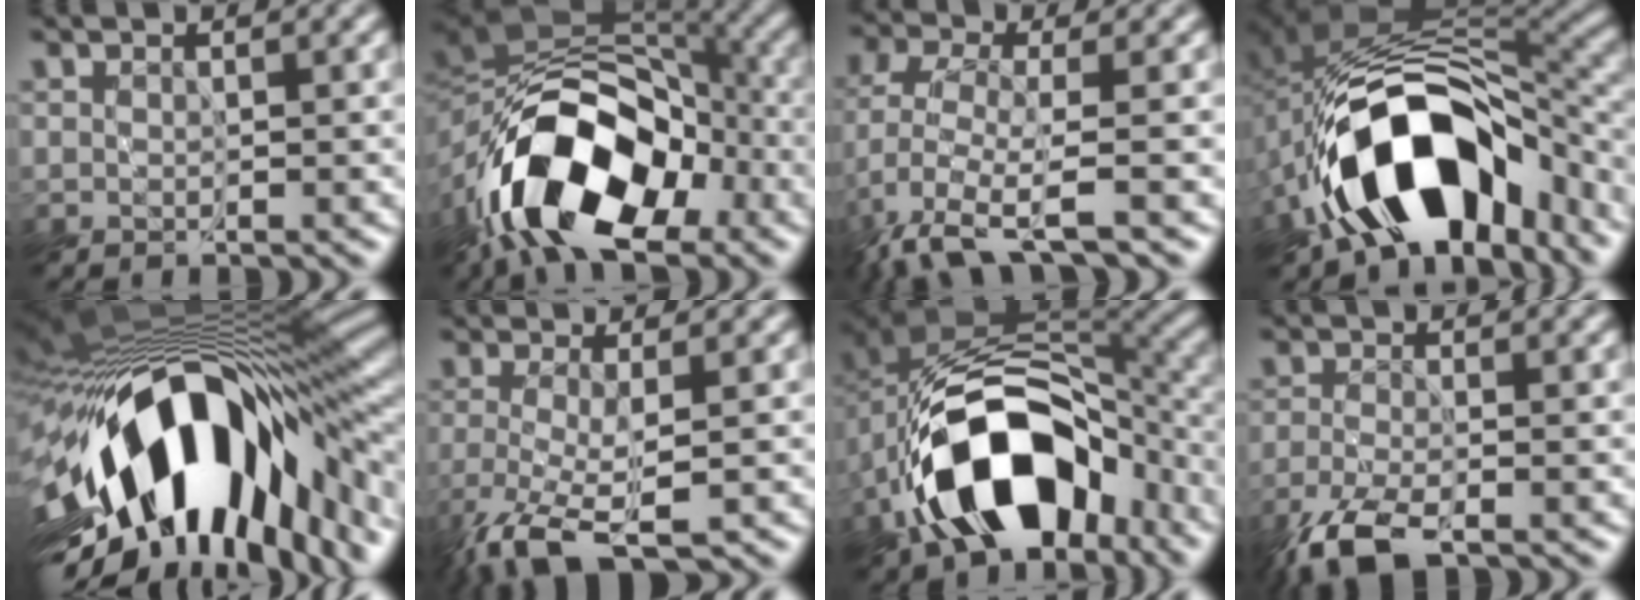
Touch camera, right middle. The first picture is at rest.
{"total": 14.5, "force": [-7.5, 7.7, 9.7], "torque": [-0.153, 0.002, -0.144]}
{"total": 5.2, "force": [-3.3, 1.0, 3.9], "torque": [-0.088, -0.010, -0.078]}
{"total": 14.6, "force": [-6.9, 7.8, 10.1], "torque": [-0.143, 0.007, -0.113]}
{"total": 17.0, "force": [-5.4, 7.8, 14.1], "torque": [-0.216, -0.023, -0.082]}
{"total": 4.9, "force": [-2.8, 0.9, 4.0], "torque": [-0.087, -0.015, -0.055]}
{"total": 14.5, "force": [-5.8, 8.9, 10.0], "torque": [-0.151, 0.009, -0.107]}
{"total": 5.3, "force": [-3.9, 1.5, 3.3], "torque": [-0.071, -0.015, -0.082]}